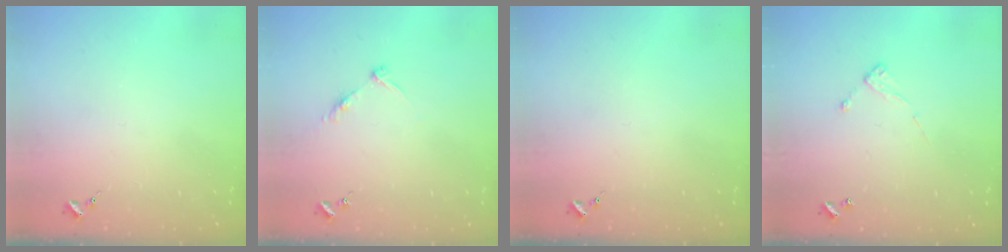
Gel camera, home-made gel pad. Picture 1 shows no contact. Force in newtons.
{"total": 6.2, "press": 6.2, "slide": 0.7}
{"total": 0.0}
{"total": 6.4, "press": 6.4, "slide": 0.4}